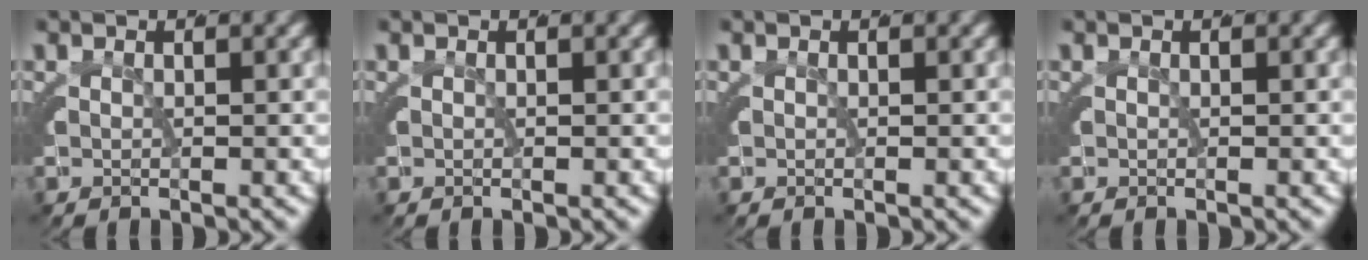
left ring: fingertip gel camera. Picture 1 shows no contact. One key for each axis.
{"total": 0.0}
{"total": 0.0}
{"total": 0.0}